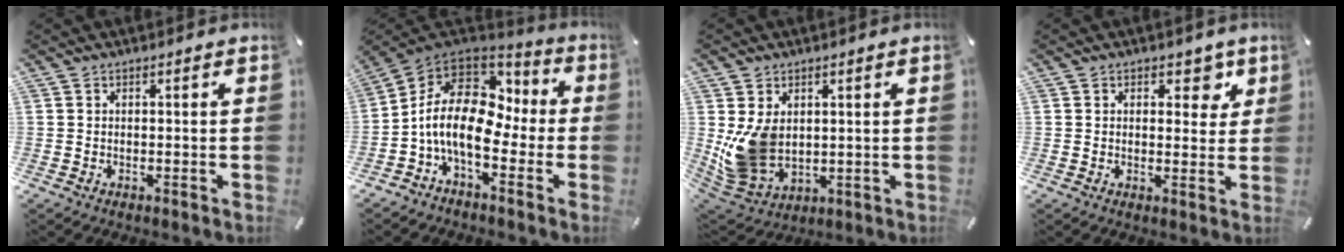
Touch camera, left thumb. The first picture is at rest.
{"total": 15.1, "force": [-2.6, 9.0, 11.9], "torque": [-0.249, 0.011, -0.046]}
{"total": 11.0, "force": [1.9, 8.7, 6.5], "torque": [-0.146, -0.011, 0.040]}
{"total": 5.0, "force": [2.4, 3.4, 2.8], "torque": [-0.016, -0.008, 0.032]}